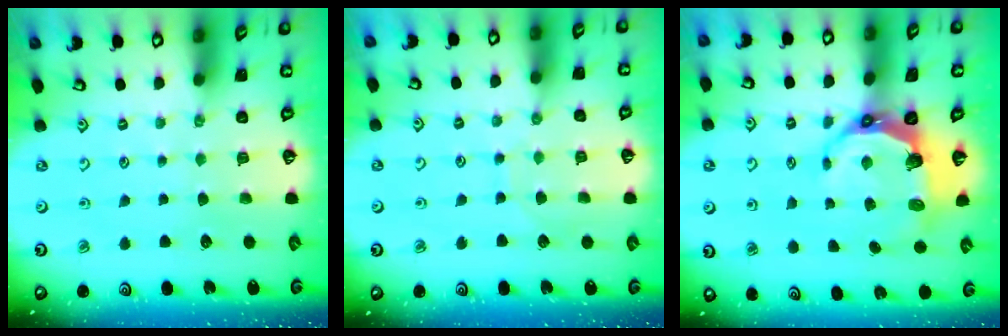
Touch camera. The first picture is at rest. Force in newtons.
{"total": 6.4, "press": 6.4, "slide": 0.2}
{"total": 9.2, "press": 7.5, "slide": 5.2}